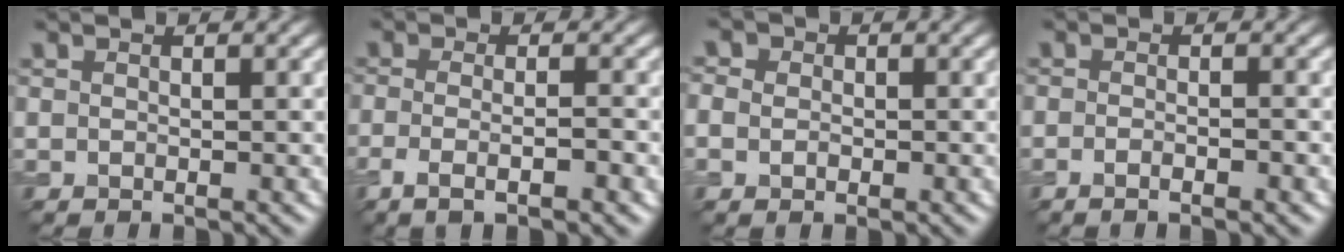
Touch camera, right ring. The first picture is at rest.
{"total": 4.7, "force": [-1.8, 1.5, 4.1], "torque": [-0.062, -0.012, -0.025]}
{"total": 3.2, "force": [0.5, 2.6, 1.8], "torque": [-0.012, 0.020, -0.022]}
{"total": 2.5, "force": [-1.0, 0.9, 2.1], "torque": [-0.018, 0.005, -0.022]}